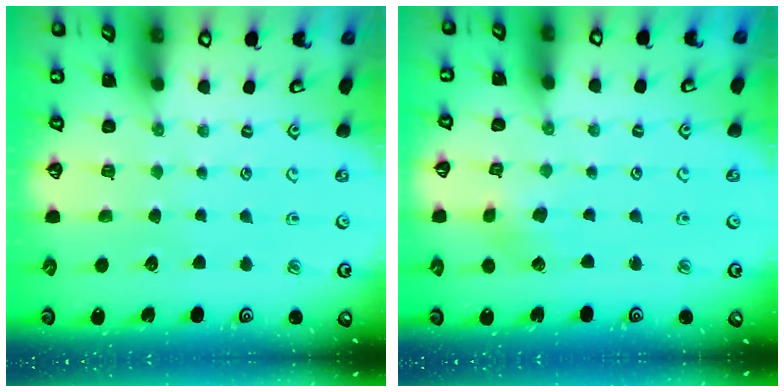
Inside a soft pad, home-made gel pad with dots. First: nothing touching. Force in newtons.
{"total": 2.9, "press": 2.9, "slide": 0.2}